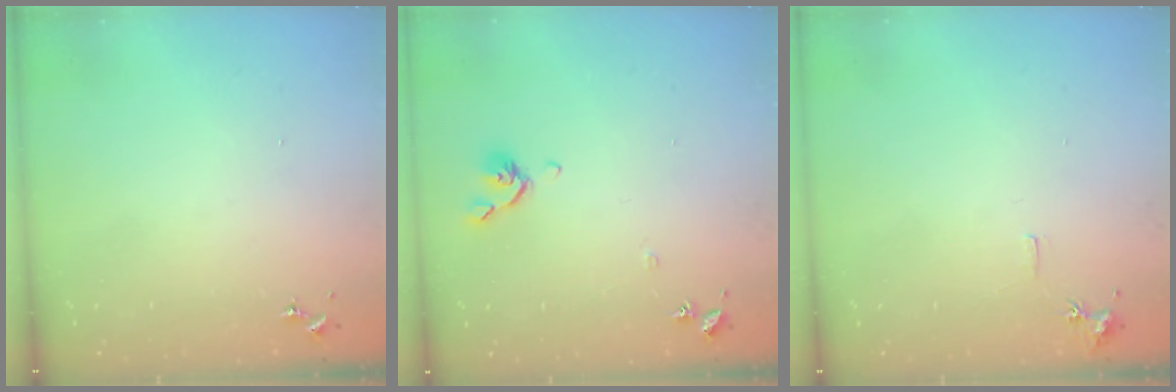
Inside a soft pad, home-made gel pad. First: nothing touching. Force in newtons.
{"total": 6.7, "press": 6.6, "slide": 1.0}
{"total": 5.6, "press": 5.6, "slide": 0.7}